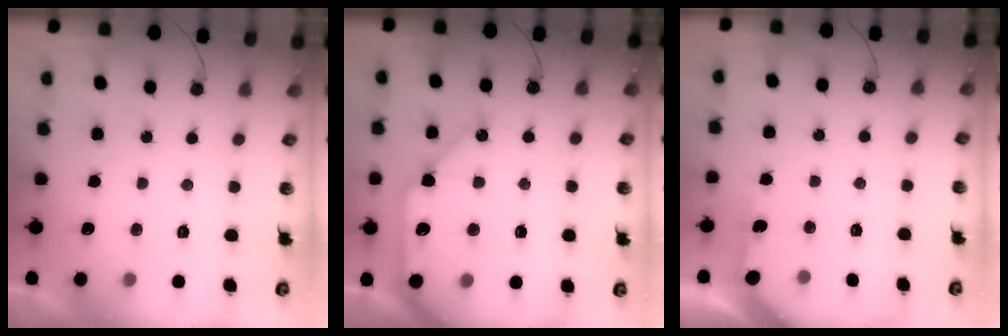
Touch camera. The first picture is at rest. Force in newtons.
{"total": 11.7, "press": 11.6, "slide": 1.6}
{"total": 3.0, "press": 3.0, "slide": 0.4}